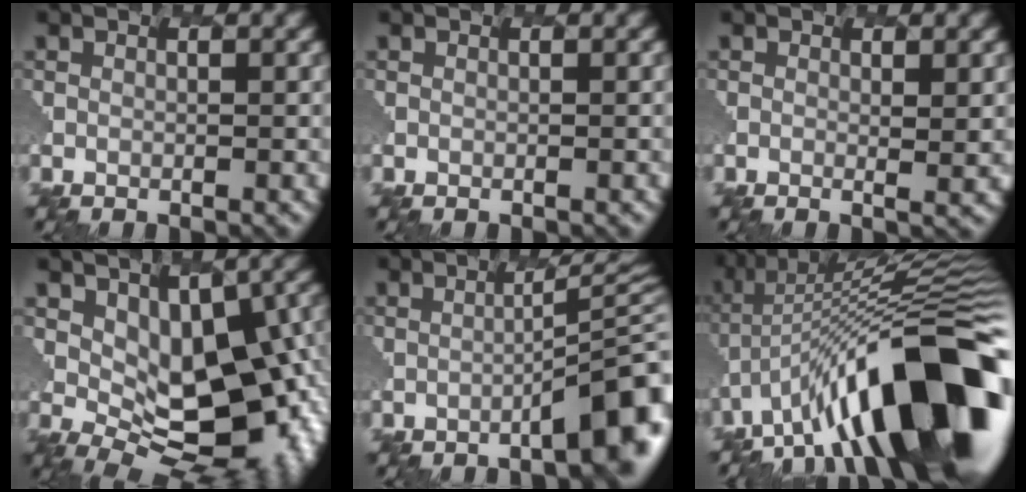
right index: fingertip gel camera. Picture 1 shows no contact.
{"total": 0.6, "force": [0.0, 0.2, 0.5], "torque": [-0.001, 0.002, -0.002]}
{"total": 1.0, "force": [0.3, 0.0, 1.0], "torque": [-0.015, 0.000, -0.002]}
{"total": 13.4, "force": [1.0, 7.5, 11.0], "torque": [-0.136, -0.008, 0.027]}
{"total": 7.7, "force": [-2.5, 1.8, 7.0], "torque": [-0.080, 0.004, -0.043]}
{"total": 15.8, "force": [-6.7, 5.1, 13.3], "torque": [-0.187, 0.044, -0.132]}